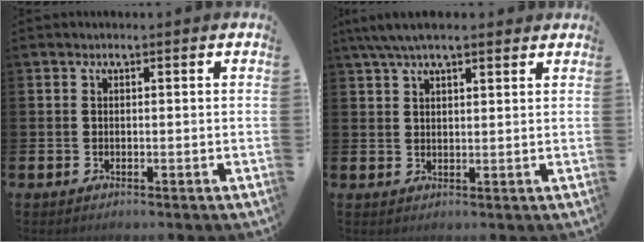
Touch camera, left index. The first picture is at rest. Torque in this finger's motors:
{"motor_torque": [1.07, -1.07, 0.80, 0.21]}